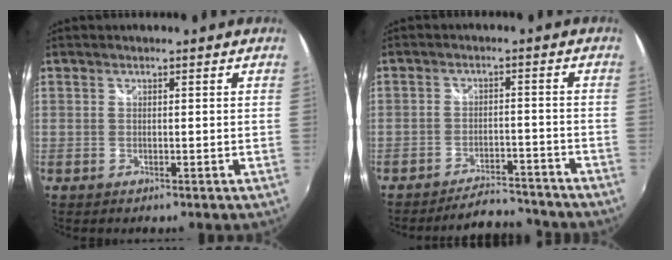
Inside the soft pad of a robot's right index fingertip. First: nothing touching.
{"total": 9.1, "force": [-8.6, 2.3, 1.8], "torque": [-0.050, 0.016, -0.113]}